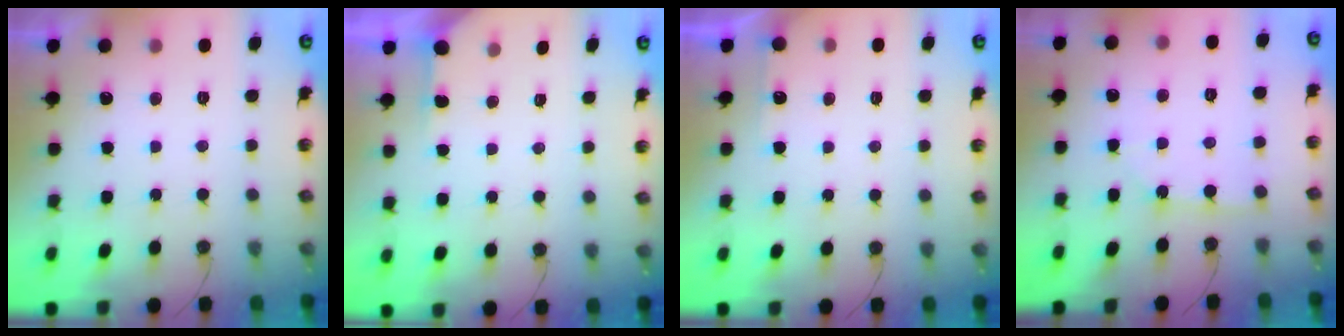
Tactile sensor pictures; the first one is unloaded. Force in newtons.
{"total": 1.5, "press": 1.5, "slide": 0.2}
{"total": 3.1, "press": 3.1, "slide": 0.4}
{"total": 3.0, "press": 3.0, "slide": 0.4}